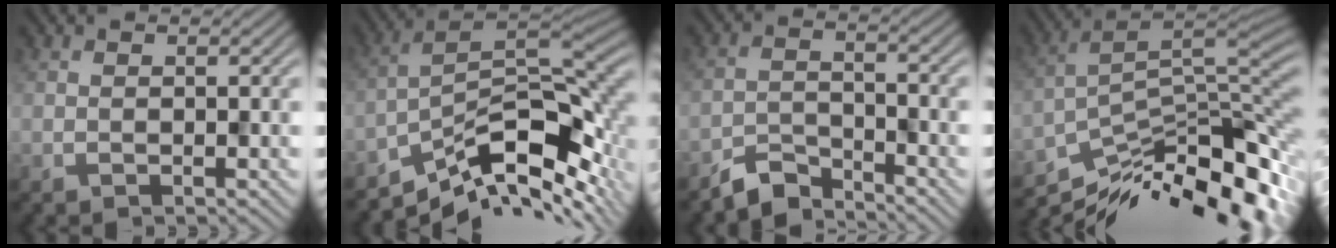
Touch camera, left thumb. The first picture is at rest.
{"total": 12.8, "force": [-7.7, 4.6, 9.2], "torque": [-0.156, -0.005, -0.132]}
{"total": 4.1, "force": [-3.8, 1.1, 1.1], "torque": [-0.024, 0.001, -0.087]}
{"total": 15.1, "force": [-9.9, 5.1, 10.2], "torque": [-0.206, -0.011, -0.158]}